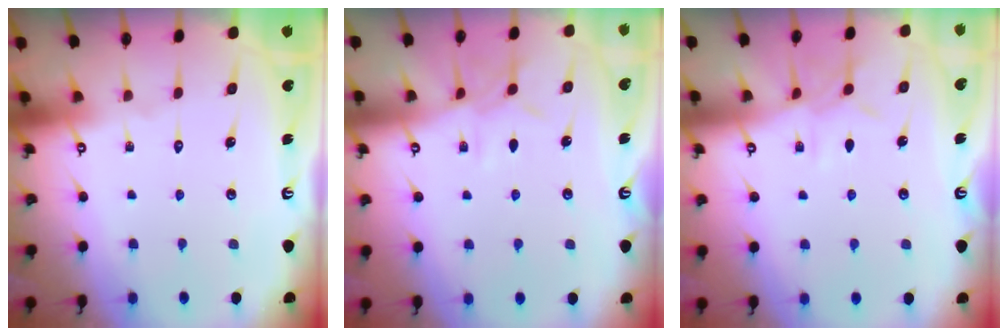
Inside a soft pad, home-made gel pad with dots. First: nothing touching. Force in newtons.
{"total": 6.4, "press": 6.4, "slide": 0.3}
{"total": 6.4, "press": 6.4, "slide": 0.3}